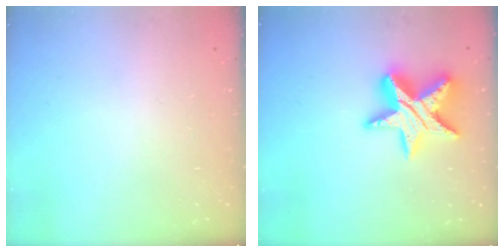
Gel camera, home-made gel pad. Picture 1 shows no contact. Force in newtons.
{"total": 17.0, "press": 17.0, "slide": 1.2}